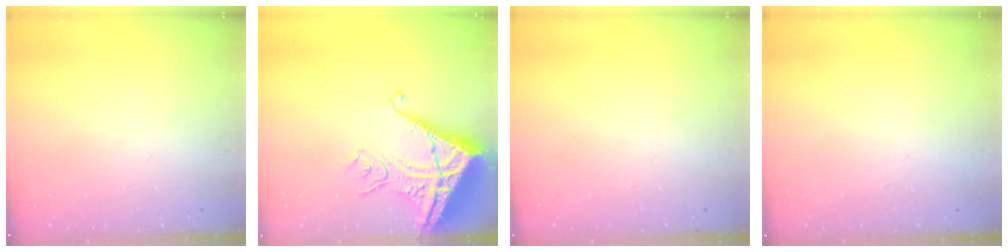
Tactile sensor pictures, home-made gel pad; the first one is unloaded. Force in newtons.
{"total": 11.5, "press": 11.5, "slide": 1.2}
{"total": 0.0}
{"total": 1.5, "press": 1.5, "slide": 0.1}